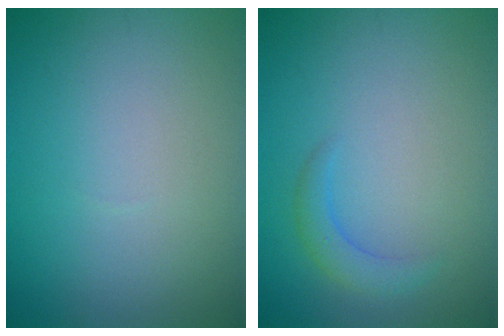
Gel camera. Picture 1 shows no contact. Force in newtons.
{"total": 1.7, "press": 1.7, "slide": 0.2}